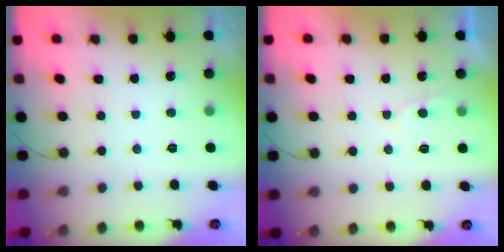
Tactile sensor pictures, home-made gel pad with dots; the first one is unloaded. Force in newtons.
{"total": 2.0, "press": 2.0, "slide": 0.3}